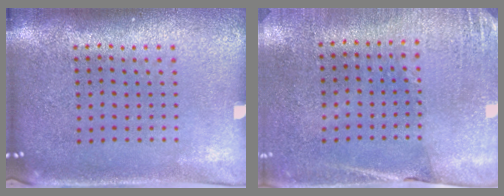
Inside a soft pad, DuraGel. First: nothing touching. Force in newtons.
{"total": 2.7, "press": 2.4, "slide": 1.2}